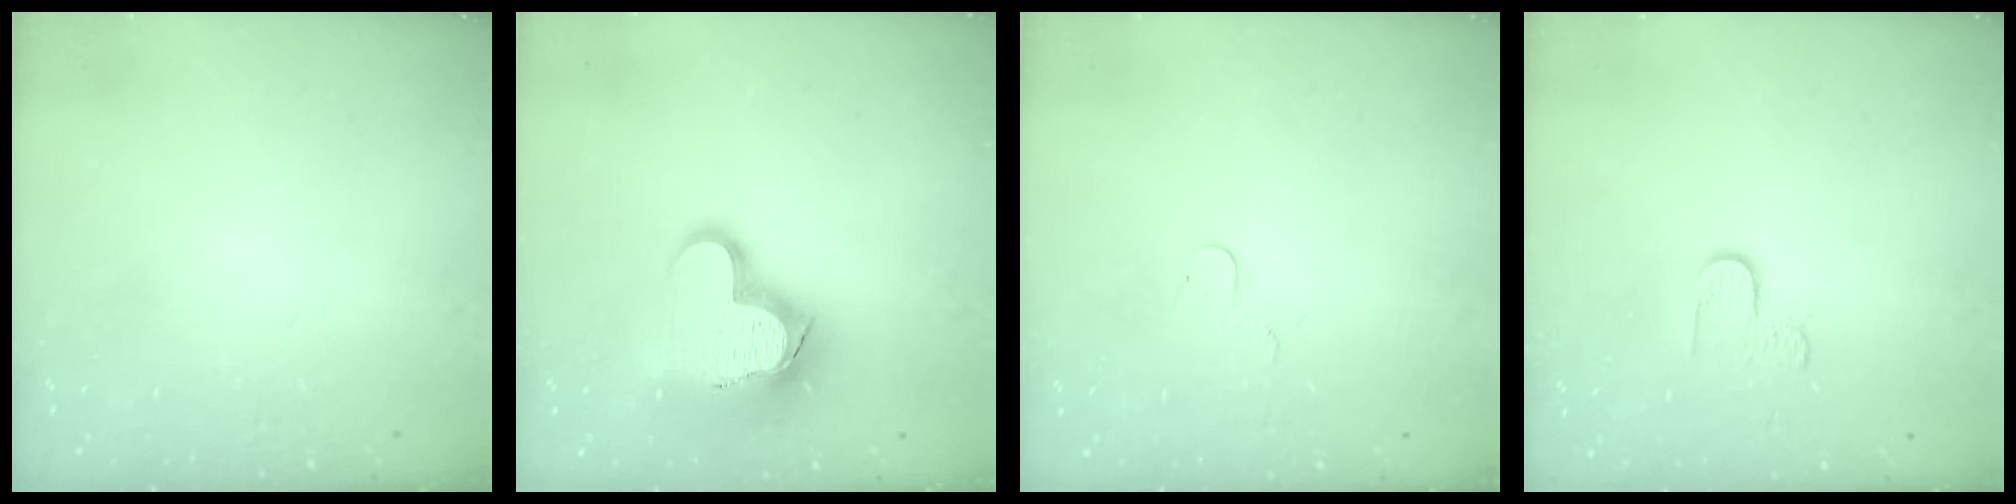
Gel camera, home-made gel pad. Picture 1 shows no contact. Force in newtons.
{"total": 15.9, "press": 15.8, "slide": 1.5}
{"total": 3.7, "press": 3.7, "slide": 0.4}
{"total": 3.4, "press": 3.4, "slide": 0.4}